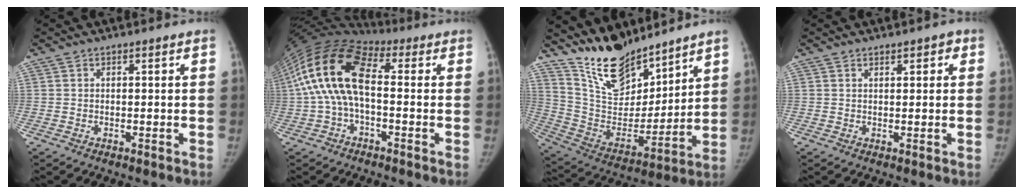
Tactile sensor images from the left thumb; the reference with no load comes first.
{"total": 15.8, "force": [0.5, 8.2, 13.5], "torque": [-0.269, 0.043, -0.002]}
{"total": 17.2, "force": [14.6, 6.3, 6.4], "torque": [-0.072, -0.091, 0.279]}
{"total": 2.1, "force": [1.1, 1.1, 1.5], "torque": [-0.008, -0.002, 0.013]}